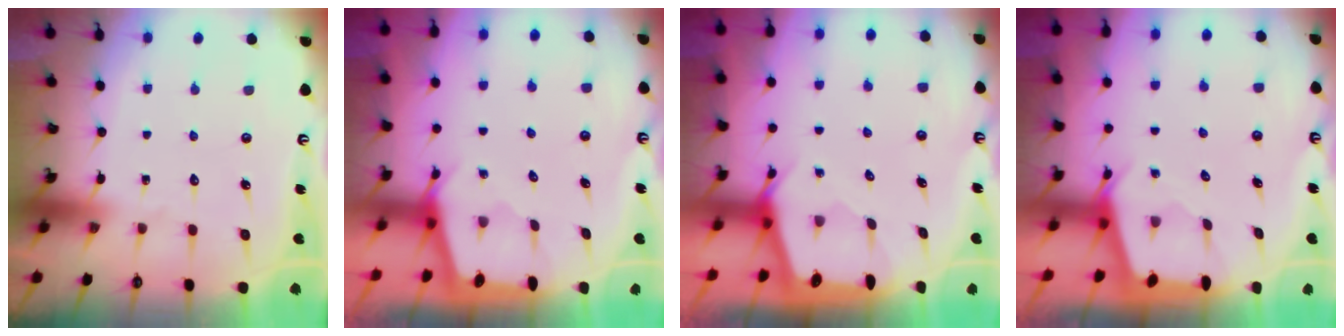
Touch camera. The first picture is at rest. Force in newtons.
{"total": 2.2, "press": 2.2, "slide": 0.3}
{"total": 2.4, "press": 2.4, "slide": 0.3}
{"total": 2.5, "press": 2.5, "slide": 0.2}